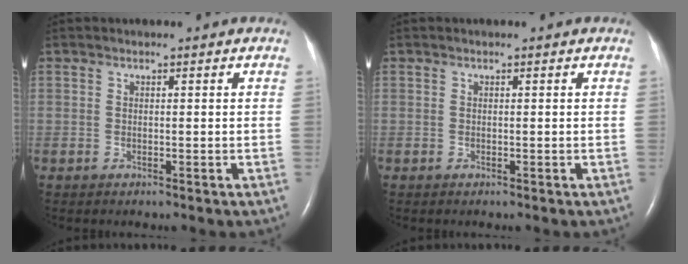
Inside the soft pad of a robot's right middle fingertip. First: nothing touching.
{"total": 0.0}